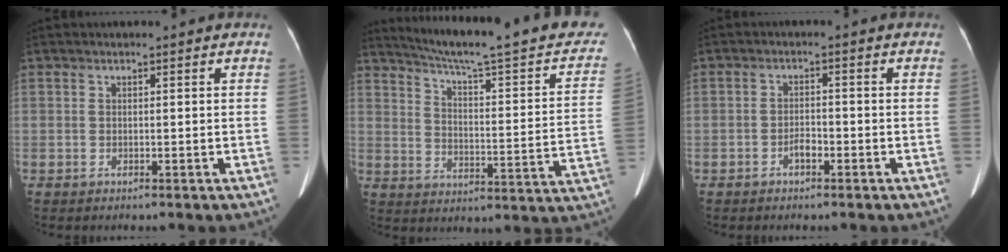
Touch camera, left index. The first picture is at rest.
{"total": 25.0, "force": [21.2, 2.3, 13.1], "torque": [-0.186, -0.036, 0.270]}
{"total": 2.0, "force": [-1.3, 0.8, 1.3], "torque": [-0.022, 0.002, -0.022]}